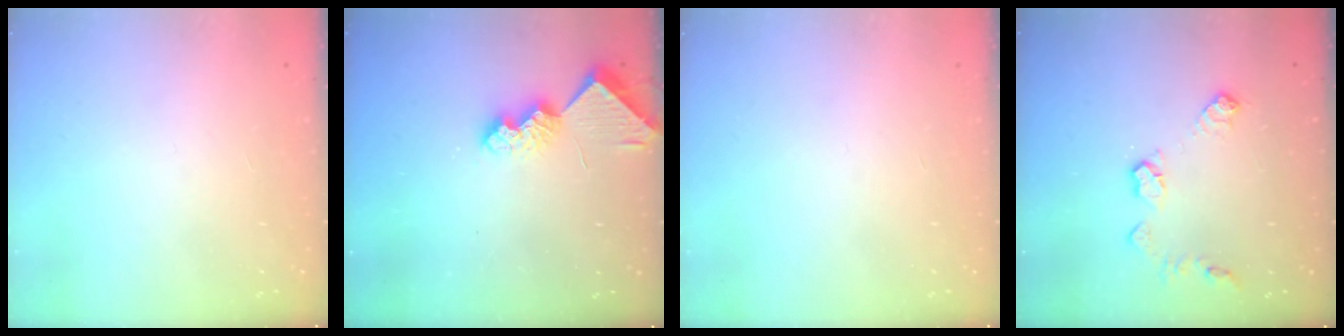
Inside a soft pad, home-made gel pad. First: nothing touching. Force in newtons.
{"total": 7.8, "press": 7.8, "slide": 0.9}
{"total": 0.0}
{"total": 8.8, "press": 8.8, "slide": 0.3}